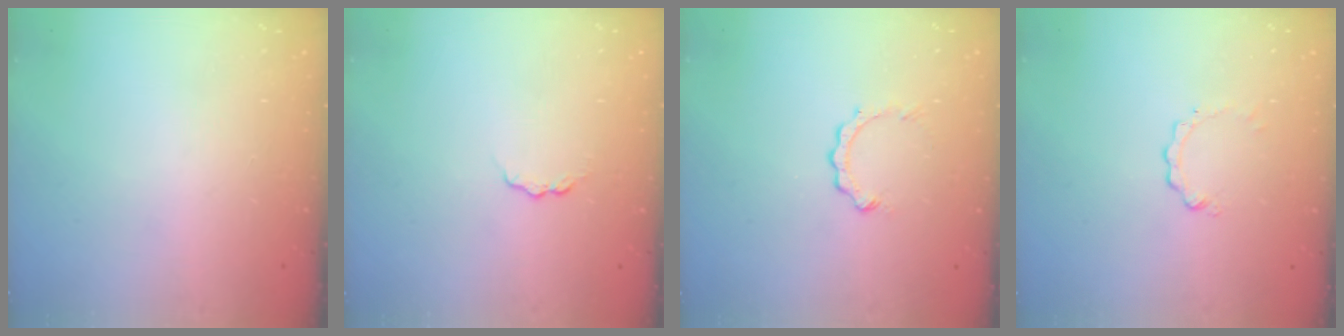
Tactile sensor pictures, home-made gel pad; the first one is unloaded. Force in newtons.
{"total": 4.6, "press": 4.6, "slide": 0.6}
{"total": 2.4, "press": 2.4, "slide": 0.3}
{"total": 0.8, "press": 0.8, "slide": 0.1}